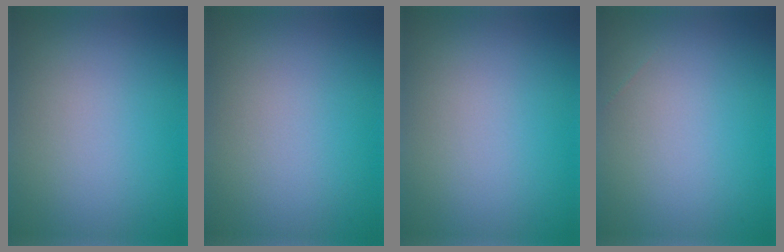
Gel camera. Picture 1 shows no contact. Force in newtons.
{"total": 0.0}
{"total": 0.0}
{"total": 0.0}